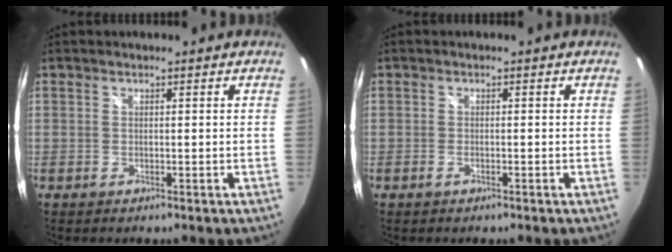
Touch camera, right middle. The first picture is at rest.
{"total": 1.1, "force": [-0.7, 0.4, 0.7], "torque": [-0.017, -0.001, -0.015]}